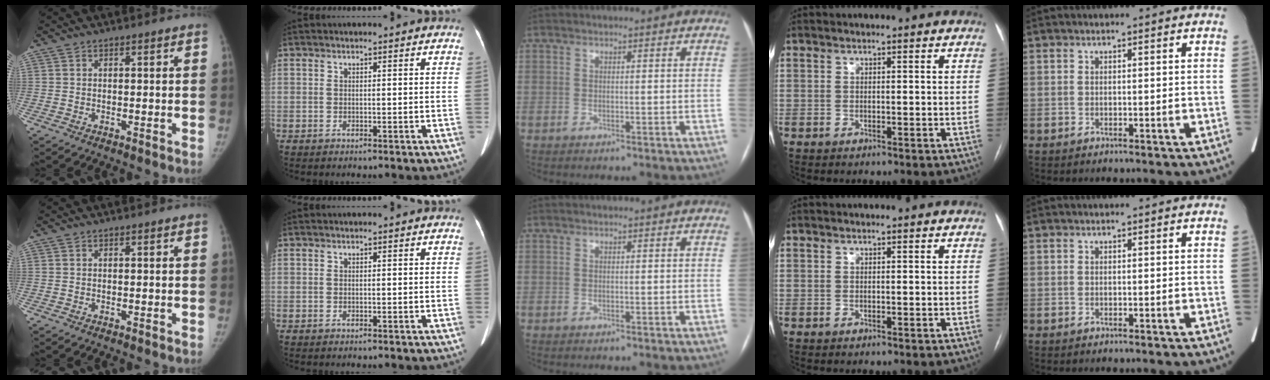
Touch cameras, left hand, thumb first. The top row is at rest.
{}